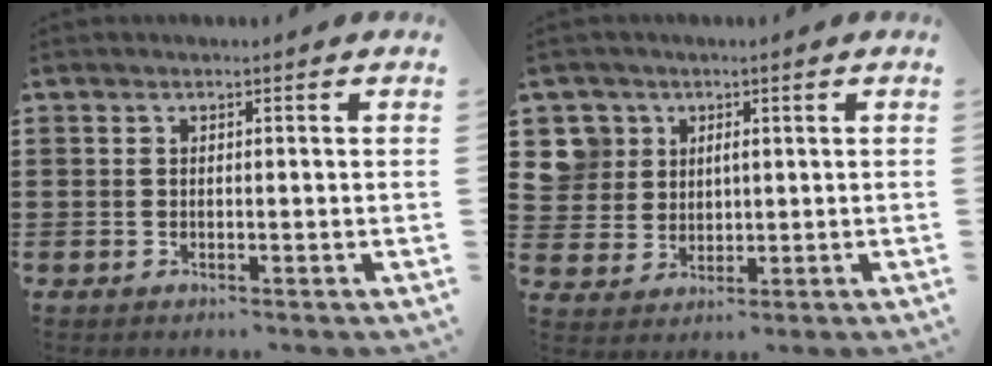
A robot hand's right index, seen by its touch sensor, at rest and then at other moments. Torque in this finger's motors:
{"motor_torque": [0.09, 0.05, 0.00, 0.00]}